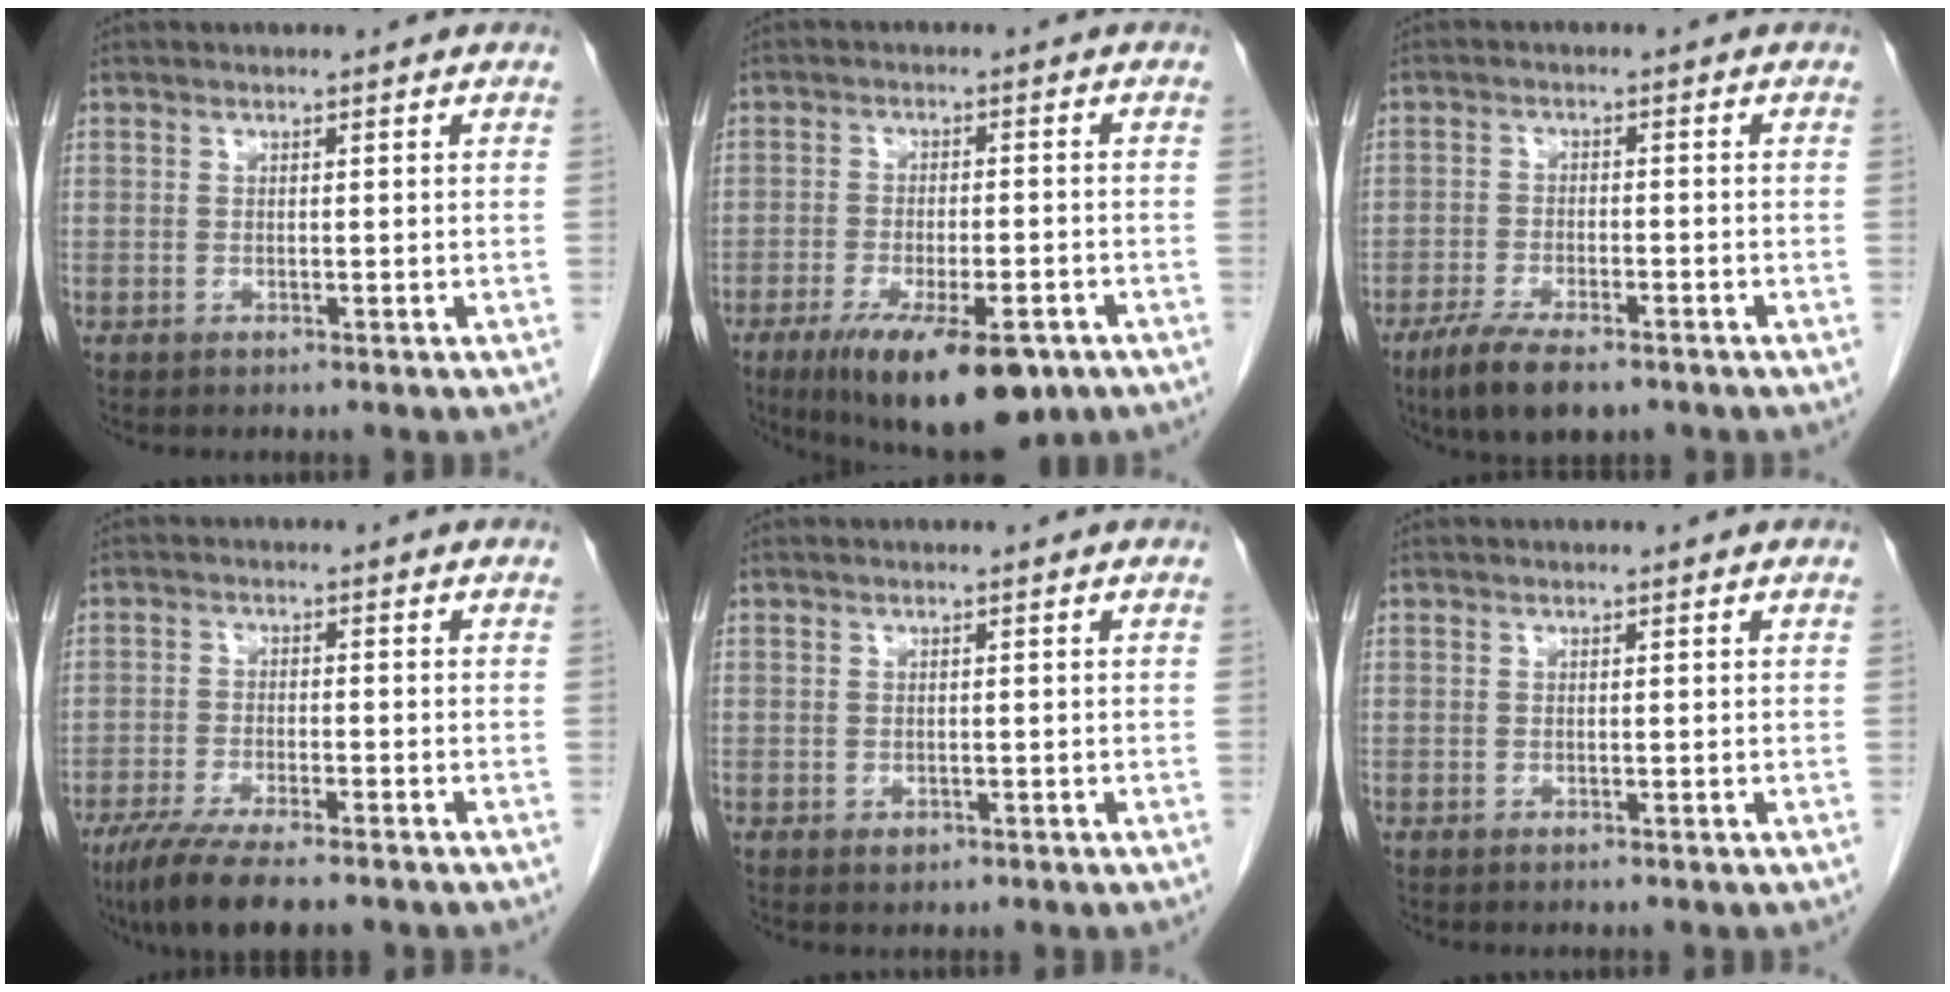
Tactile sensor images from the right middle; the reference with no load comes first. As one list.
[{"total": 14.0, "force": [-8.7, 4.0, 10.1], "torque": [-0.148, -0.020, -0.131]}, {"total": 8.0, "force": [-5.6, 2.3, 5.2], "torque": [-0.091, -0.014, -0.093]}, {"total": 9.7, "force": [-7.4, 1.7, 6.0], "torque": [-0.098, -0.020, -0.118]}, {"total": 0.9, "force": [-0.4, 0.7, 0.4], "torque": [-0.007, 0.001, -0.002]}, {"total": 0.0}]